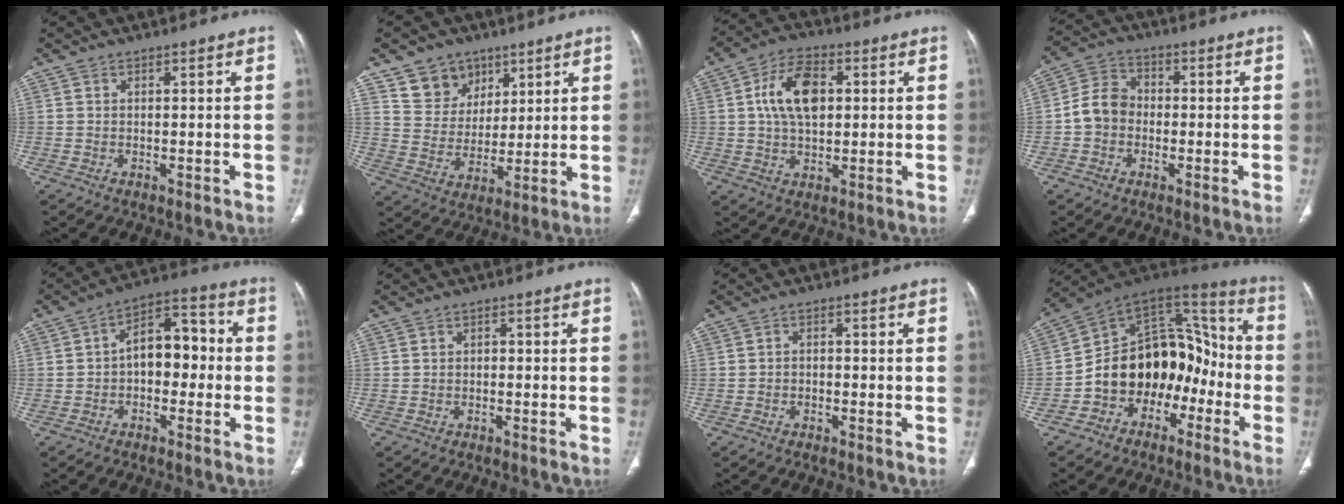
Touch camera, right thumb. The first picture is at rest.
{"total": 9.8, "force": [6.0, 7.4, 2.0], "torque": [0.004, -0.040, 0.117]}
{"total": 11.3, "force": [2.1, 6.7, 8.8], "torque": [-0.147, 0.007, 0.036]}
{"total": 7.2, "force": [-1.2, 6.0, 3.6], "torque": [-0.052, 0.026, -0.035]}
{"total": 10.4, "force": [-0.6, 6.5, 8.1], "torque": [-0.091, 0.039, -0.022]}
{"total": 1.0, "force": [-0.1, 0.7, 0.6], "torque": [-0.008, 0.005, -0.002]}
{"total": 1.4, "force": [-0.6, 1.1, 0.7], "torque": [-0.005, 0.008, -0.013]}
{"total": 17.6, "force": [-5.6, 13.0, 10.4], "torque": [-0.104, 0.101, -0.096]}